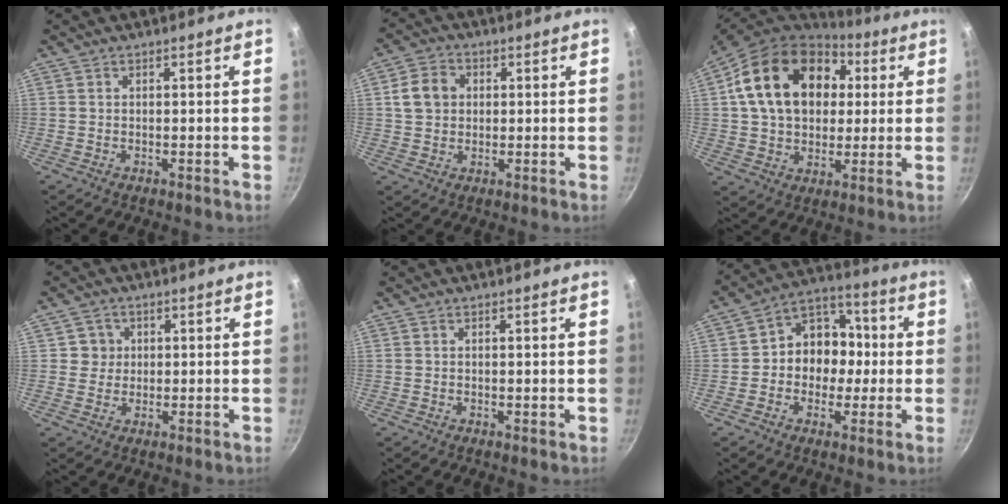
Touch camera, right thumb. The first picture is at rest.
{"total": 6.8, "force": [1.2, 5.7, 3.5], "torque": [-0.044, 0.010, 0.013]}
{"total": 21.8, "force": [5.5, 15.8, 14.0], "torque": [-0.220, 0.015, 0.088]}
{"total": 3.4, "force": [0.7, 3.3, 0.4], "torque": [0.021, 0.007, 0.006]}
{"total": 0.0}
{"total": 11.5, "force": [-0.5, 9.8, 6.1], "torque": [-0.033, 0.035, -0.027]}